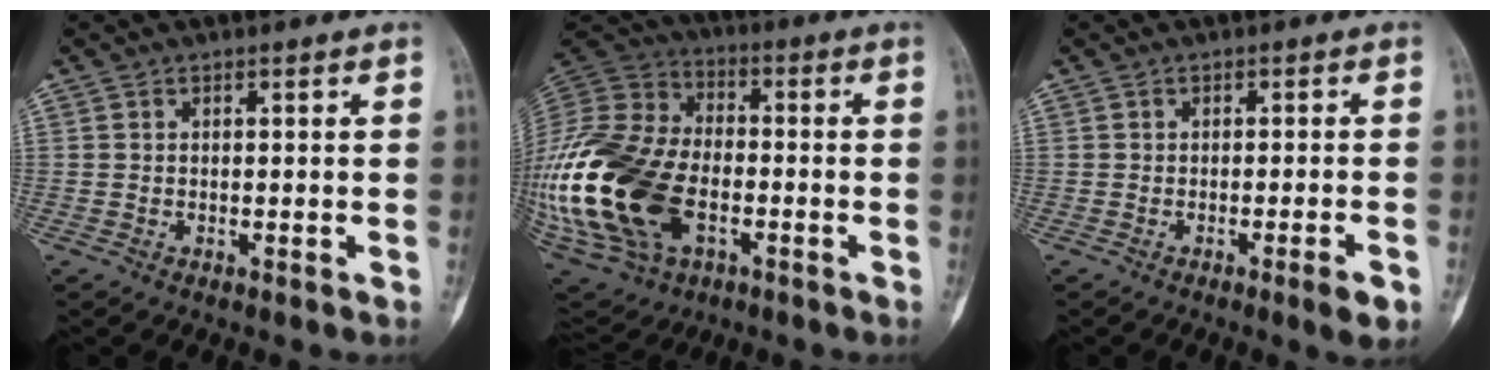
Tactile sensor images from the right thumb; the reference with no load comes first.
{"total": 35.4, "force": [-8.3, 23.1, 25.5], "torque": [-0.657, 0.005, -0.149]}
{"total": 3.7, "force": [-1.9, 0.4, 3.1], "torque": [-0.045, 0.002, -0.028]}